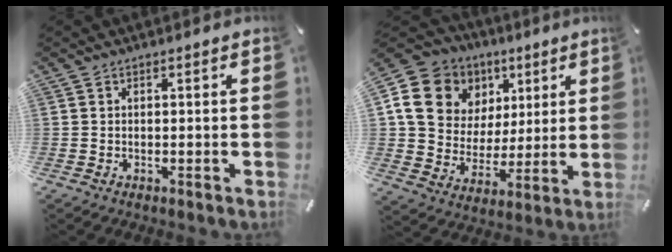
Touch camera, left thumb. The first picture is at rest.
{"total": 15.8, "force": [6.7, 13.2, 5.5], "torque": [-0.100, -0.021, 0.134]}